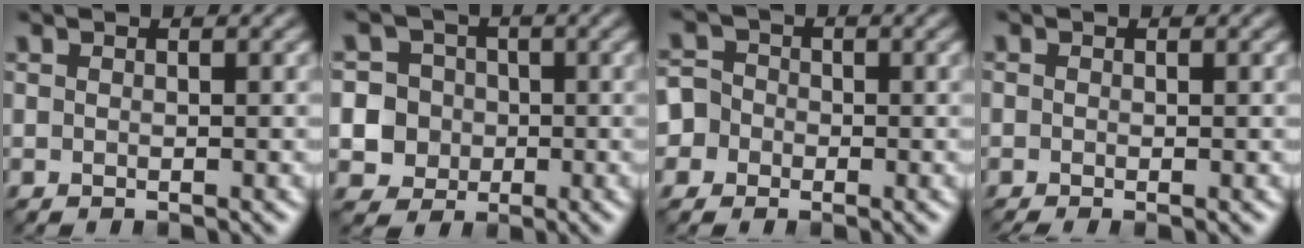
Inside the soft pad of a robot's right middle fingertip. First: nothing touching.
{"total": 7.3, "force": [-0.9, 6.9, 1.9], "torque": [-0.028, 0.012, -0.036]}
{"total": 4.1, "force": [-1.2, 3.9, 0.8], "torque": [0.010, 0.014, -0.052]}
{"total": 0.8, "force": [-0.5, 0.2, 0.6], "torque": [-0.013, -0.009, -0.012]}